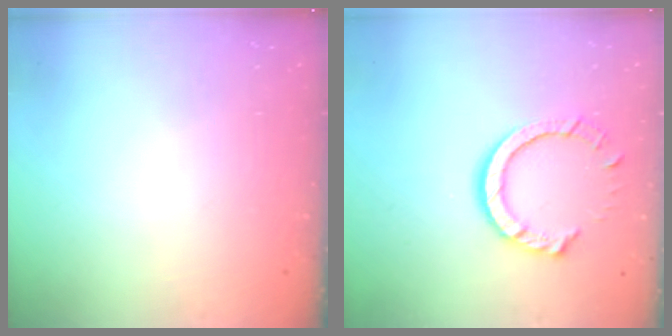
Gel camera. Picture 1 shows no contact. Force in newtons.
{"total": 9.5, "press": 9.5, "slide": 1.1}